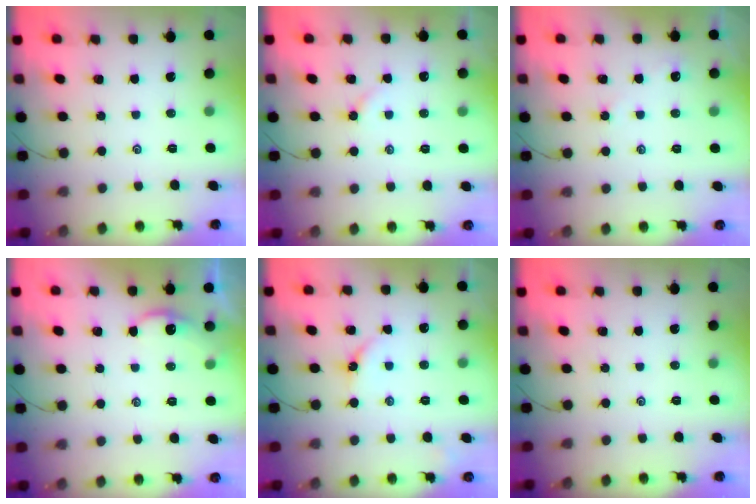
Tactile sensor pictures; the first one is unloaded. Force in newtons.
{"total": 3.0, "press": 3.0, "slide": 0.4}
{"total": 3.0, "press": 2.9, "slide": 0.4}
{"total": 2.2, "press": 2.2, "slide": 0.2}
{"total": 5.1, "press": 5.0, "slide": 0.8}
{"total": 0.0}